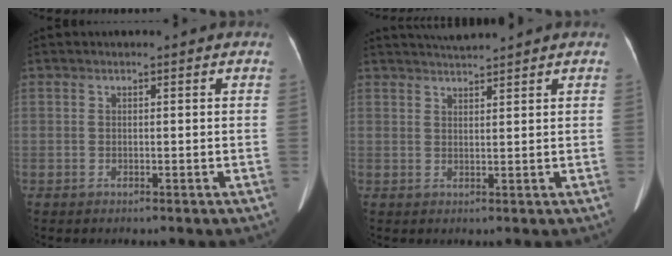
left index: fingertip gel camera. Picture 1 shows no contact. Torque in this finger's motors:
{"motor_torque": [0.54, -0.69, -0.04, 0.04]}